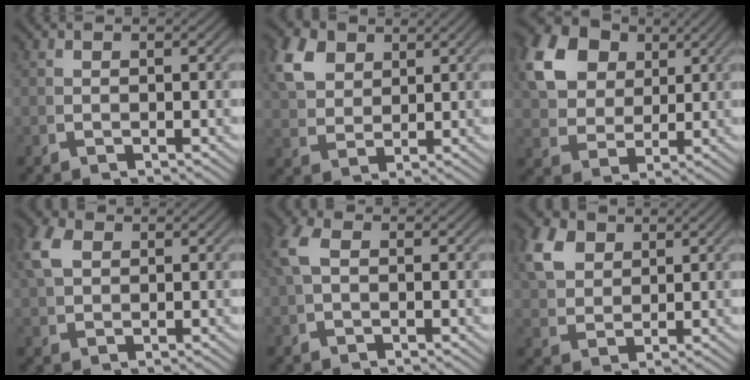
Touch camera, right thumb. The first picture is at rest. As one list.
[{"total": 5.8, "force": [3.2, 3.7, 3.1], "torque": [-0.068, -0.004, 0.068]}, {"total": 11.3, "force": [4.2, 8.4, 6.2], "torque": [-0.145, -0.008, 0.076]}, {"total": 3.0, "force": [2.0, 1.5, 1.6], "torque": [-0.038, 0.004, 0.043]}, {"total": 1.9, "force": [0.5, 1.1, 1.4], "torque": [-0.041, 0.000, 0.013]}, {"total": 5.2, "force": [3.1, 3.2, 2.7], "torque": [-0.057, -0.001, 0.066]}]